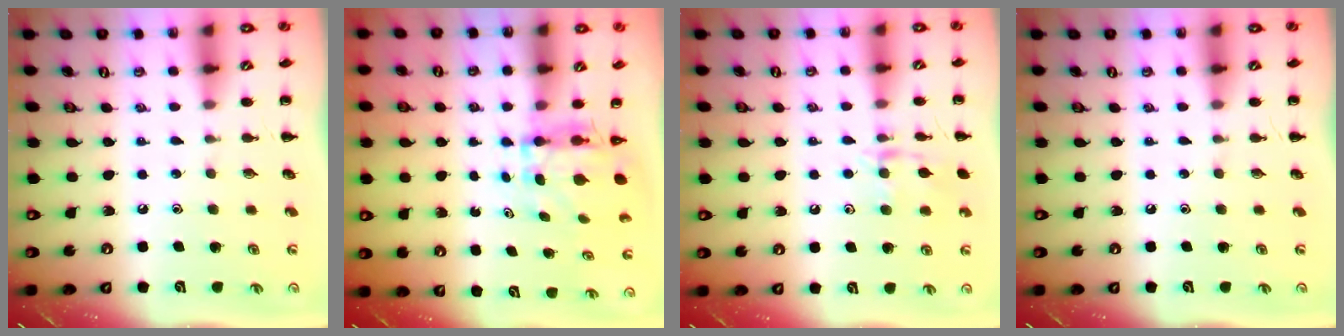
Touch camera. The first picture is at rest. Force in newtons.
{"total": 4.2, "press": 4.2, "slide": 0.3}
{"total": 10.7, "press": 10.7, "slide": 0.6}
{"total": 0.0}